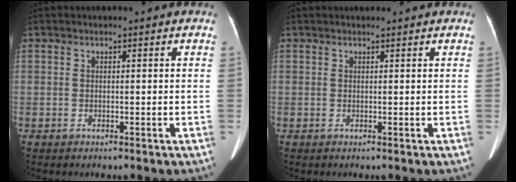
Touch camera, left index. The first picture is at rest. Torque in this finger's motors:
{"motor_torque": [0.18, -0.03, -0.03, 0.01]}